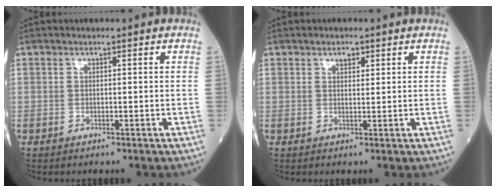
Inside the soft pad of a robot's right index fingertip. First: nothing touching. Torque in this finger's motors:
{"motor_torque": [-0.03, -0.01, 0.00, 0.03]}